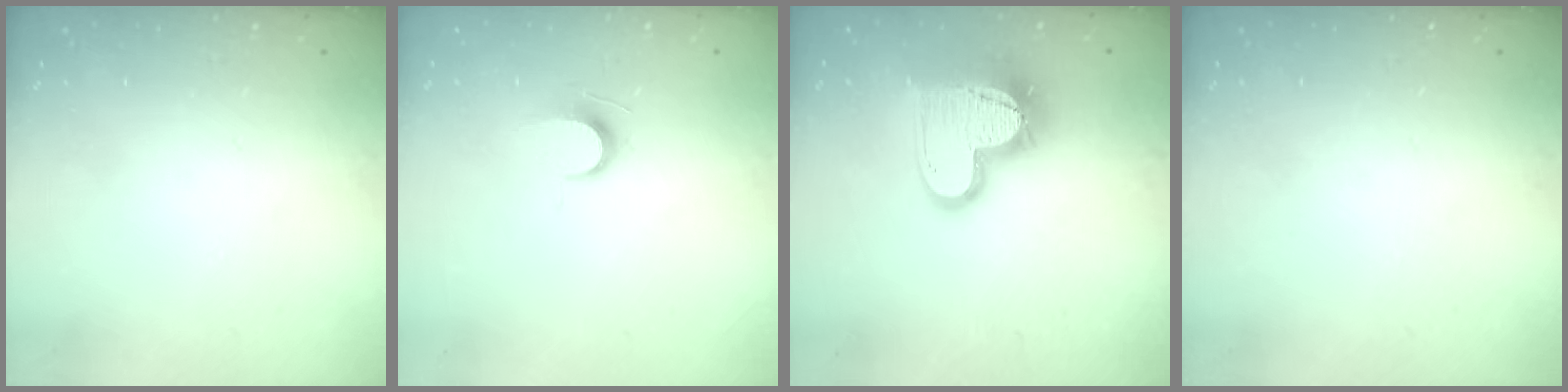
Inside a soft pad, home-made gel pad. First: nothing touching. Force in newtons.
{"total": 6.1, "press": 6.0, "slide": 0.6}
{"total": 17.8, "press": 17.7, "slide": 1.6}
{"total": 0.0}